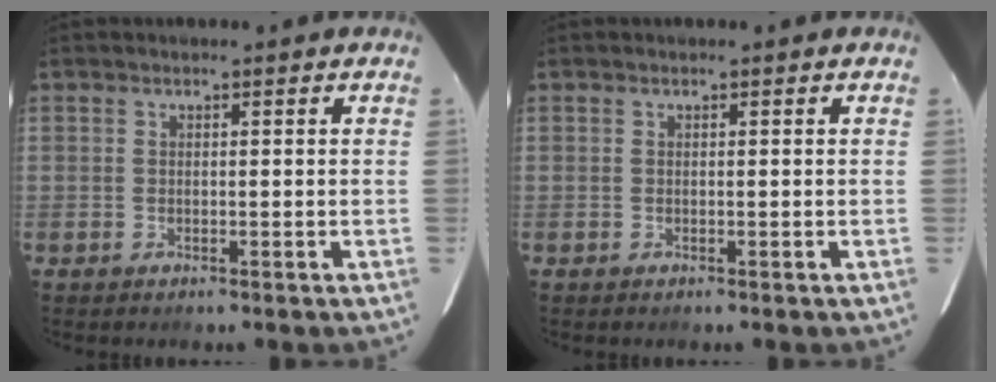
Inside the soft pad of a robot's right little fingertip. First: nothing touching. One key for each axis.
{"total": 0.0}